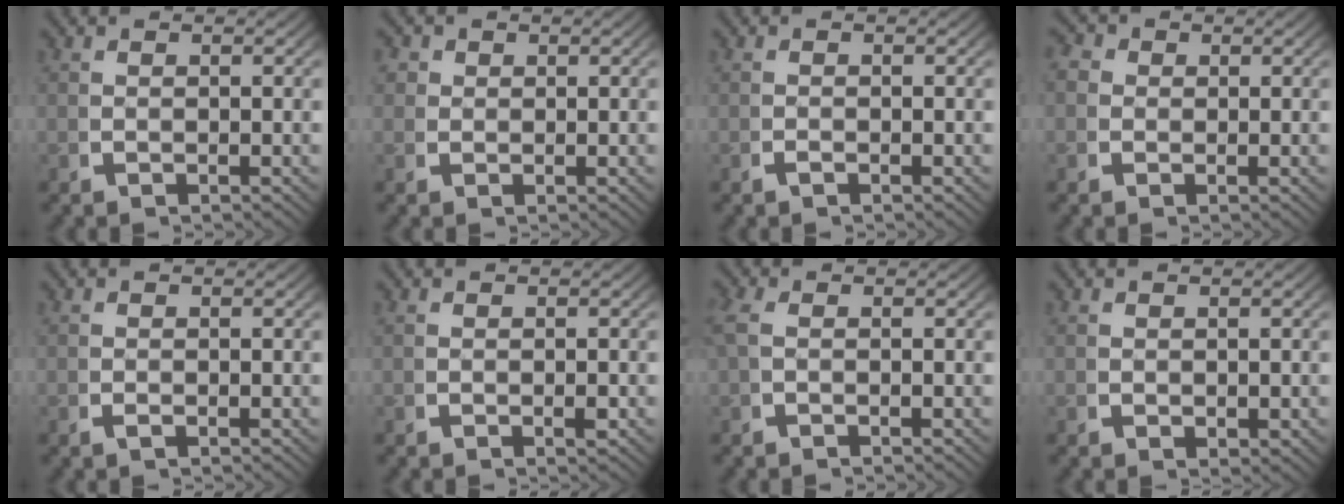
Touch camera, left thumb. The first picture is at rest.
{"total": 1.9, "force": [0.8, 1.7, 0.6], "torque": [-0.015, -0.005, 0.013]}
{"total": 0.5, "force": [-0.4, 0.1, 0.3], "torque": [-0.008, 0.000, -0.009]}
{"total": 2.5, "force": [0.4, 2.3, 0.9], "torque": [-0.019, -0.003, -0.001]}
{"total": 0.5, "force": [-0.2, 0.2, 0.5], "torque": [-0.012, -0.002, -0.003]}
{"total": 0.6, "force": [0.0, 0.1, 0.6], "torque": [-0.010, 0.002, -0.001]}
{"total": 1.3, "force": [-0.1, 0.8, 1.0], "torque": [-0.034, 0.000, 0.001]}
{"total": 0.9, "force": [0.3, 0.6, 0.7], "torque": [-0.010, -0.006, 0.009]}